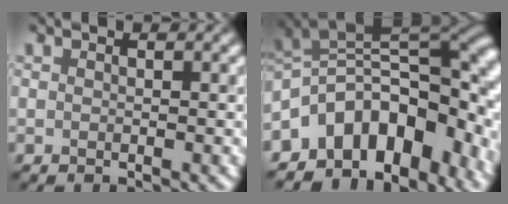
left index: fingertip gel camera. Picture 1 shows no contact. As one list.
[{"total": 11.5, "force": [-6.4, 6.6, 7.0], "torque": [-0.131, -0.003, -0.074]}]